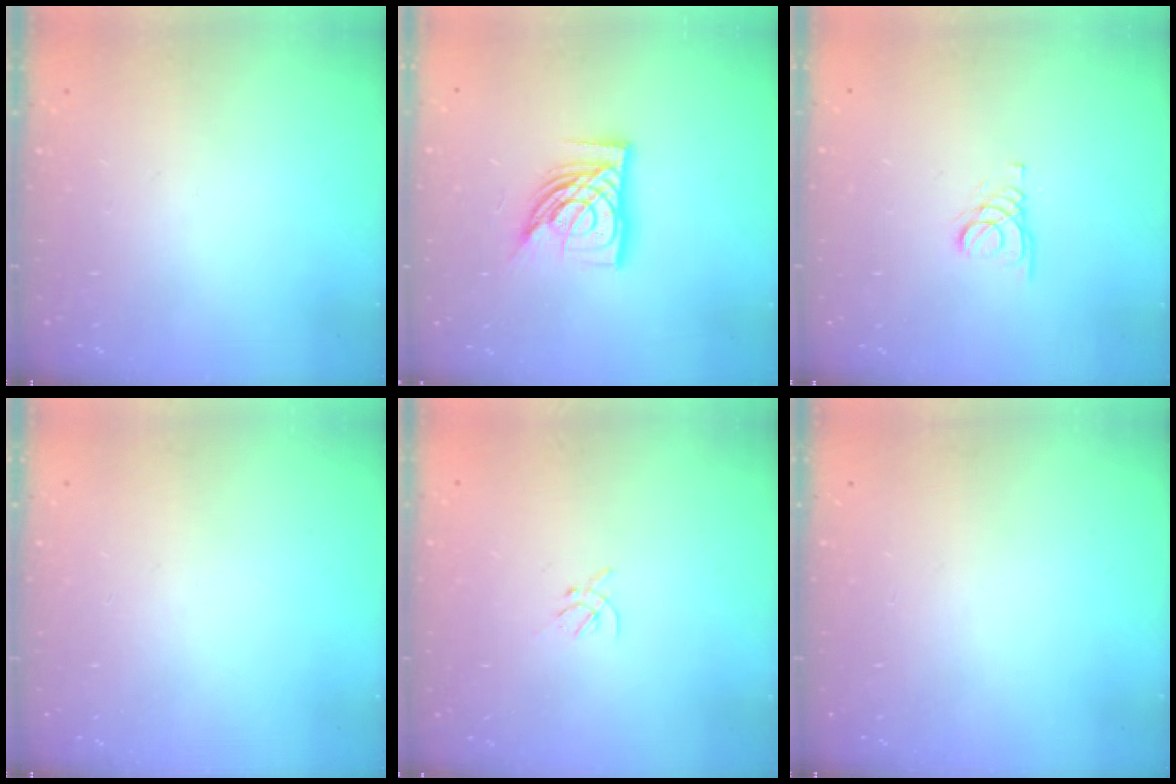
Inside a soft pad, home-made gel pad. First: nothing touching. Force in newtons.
{"total": 14.1, "press": 14.0, "slide": 1.8}
{"total": 1.8, "press": 1.8, "slide": 0.2}
{"total": 0.0}
{"total": 1.2, "press": 1.1, "slide": 0.5}
{"total": 0.0}